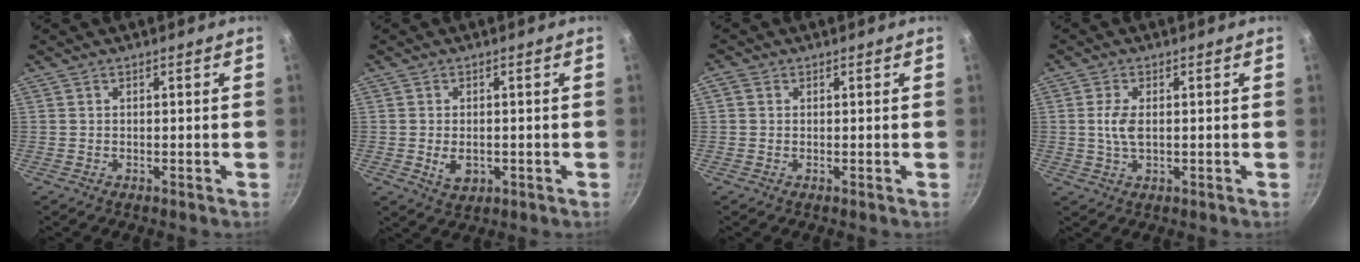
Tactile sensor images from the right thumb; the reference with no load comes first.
{"total": 4.2, "force": [-0.7, 2.8, 3.0], "torque": [-0.046, -0.003, -0.006]}
{"total": 1.3, "force": [0.3, 1.2, 0.5], "torque": [-0.011, 0.003, 0.001]}
{"total": 4.1, "force": [0.2, 2.0, 3.5], "torque": [-0.076, 0.001, 0.004]}